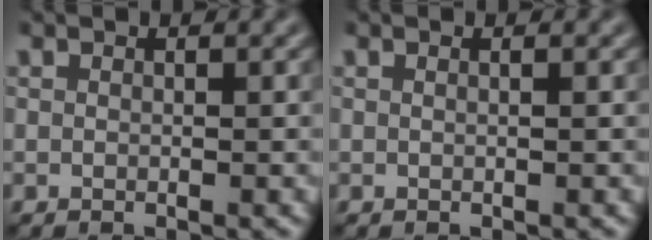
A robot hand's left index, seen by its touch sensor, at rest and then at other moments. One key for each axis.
{"total": 0.7, "fx": -0.1, "fy": 0.3, "fz": 0.6, "tx": 0.003, "ty": 0.000, "tz": -0.008}